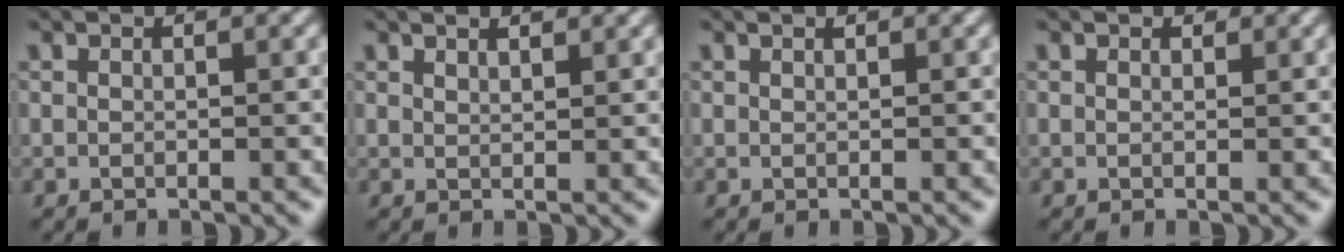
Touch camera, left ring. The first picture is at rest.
{"total": 1.7, "force": [1.3, 0.6, 0.9], "torque": [-0.001, 0.016, 0.005]}
{"total": 0.8, "force": [0.5, 0.4, 0.5], "torque": [0.002, 0.006, -0.006]}
{"total": 1.1, "force": [1.0, 0.4, 0.4], "torque": [-0.008, 0.009, 0.001]}